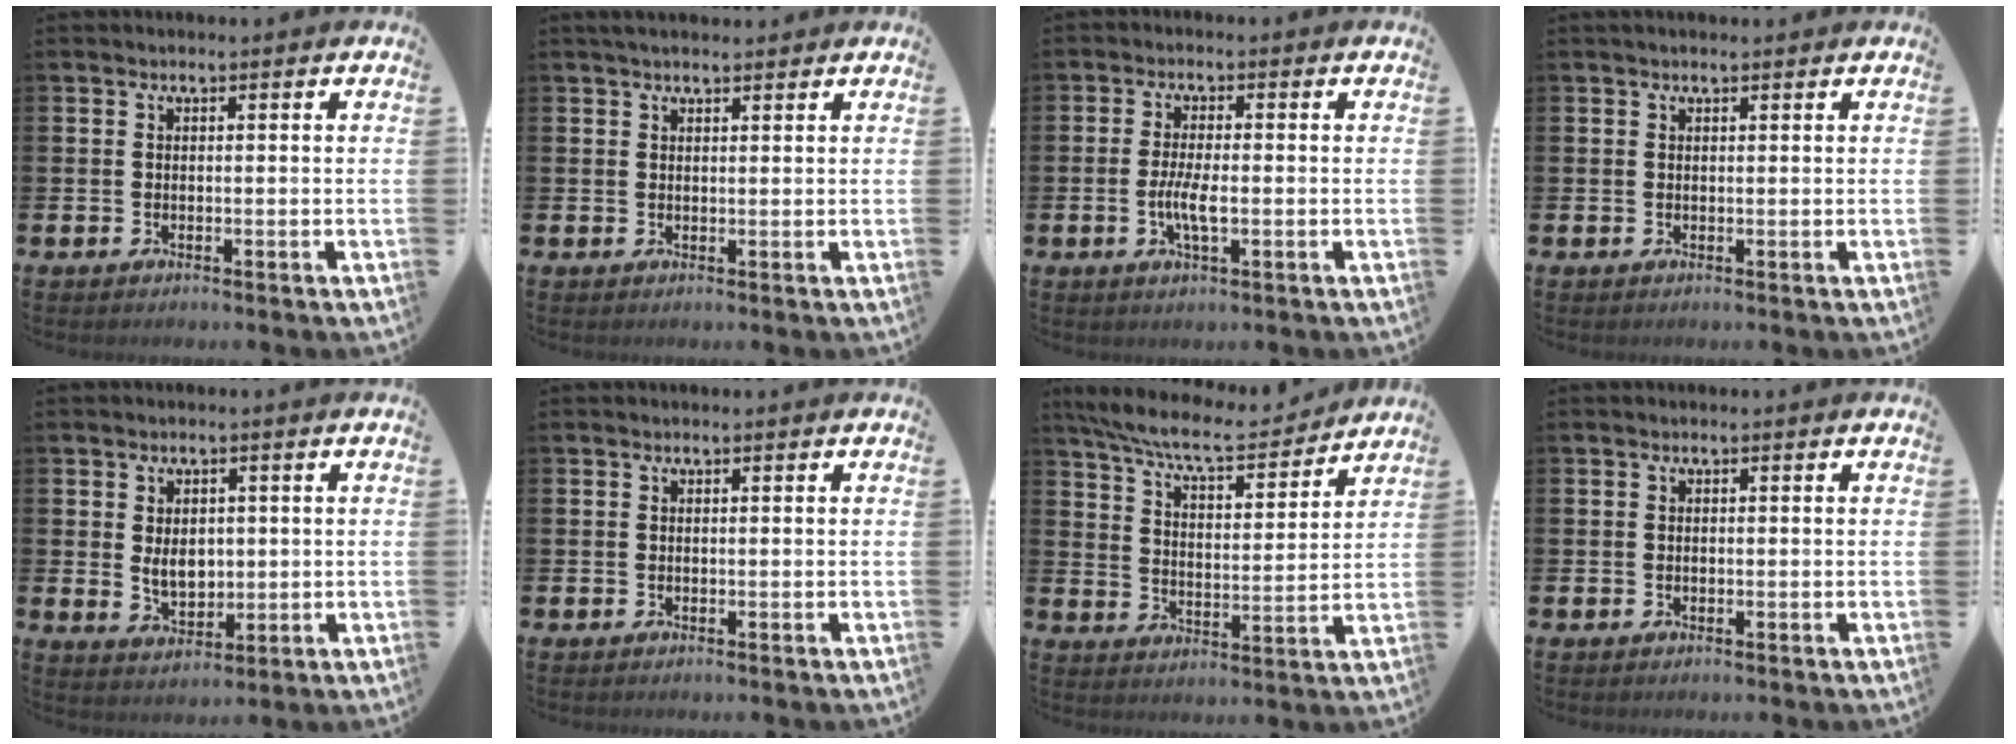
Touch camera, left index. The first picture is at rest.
{"total": 1.9, "force": [1.7, 0.4, 0.6], "torque": [-0.003, -0.001, 0.029]}
{"total": 3.7, "force": [-0.7, 1.0, 3.5], "torque": [-0.068, -0.001, -0.017]}
{"total": 0.7, "force": [0.6, 0.2, 0.4], "torque": [-0.004, 0.001, 0.010]}
{"total": 4.0, "force": [0.5, 2.8, 2.7], "torque": [-0.042, 0.004, 0.004]}
{"total": 0.0}
{"total": 8.5, "force": [7.8, 0.8, 3.2], "torque": [-0.087, -0.049, 0.134]}
{"total": 0.0}